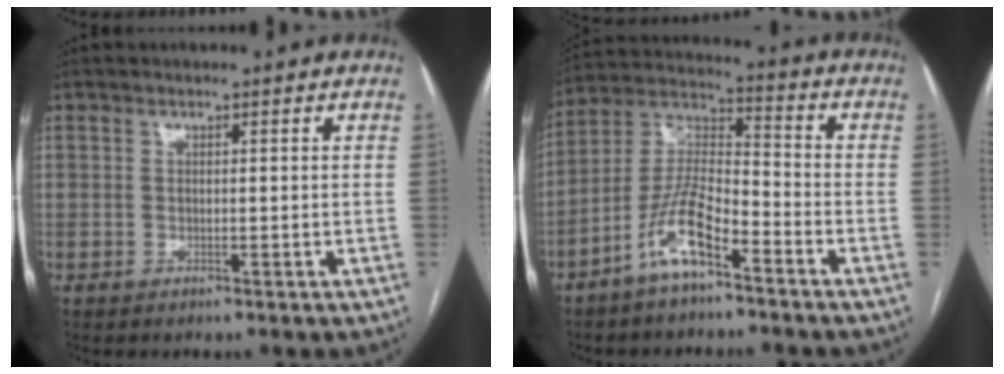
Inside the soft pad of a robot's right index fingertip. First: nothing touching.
{"total": 10.1, "force": [-6.1, 2.5, 7.6], "torque": [-0.166, 0.005, -0.120]}